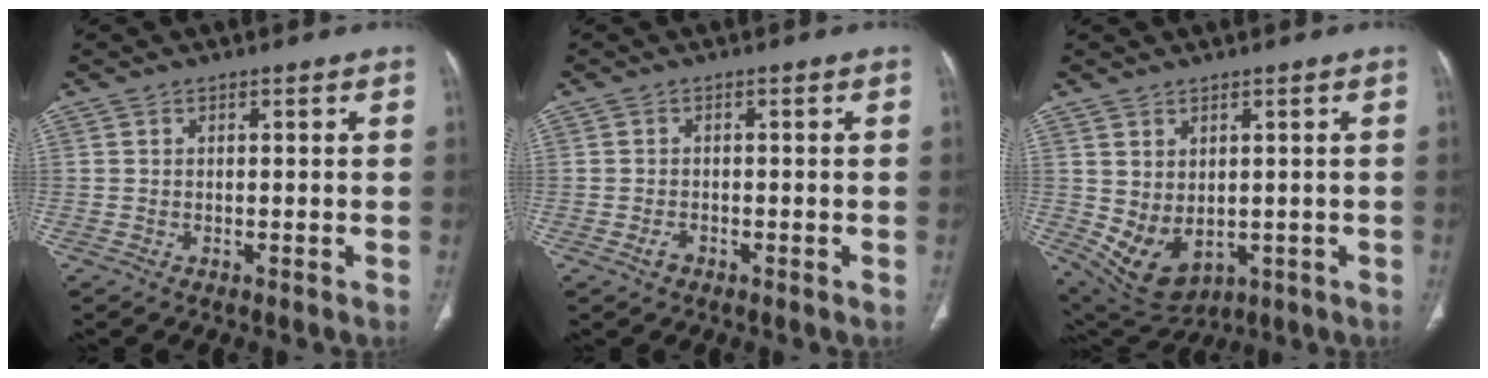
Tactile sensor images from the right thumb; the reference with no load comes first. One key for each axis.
{"total": 1.6, "fx": -0.9, "fy": 1.1, "fz": 0.8, "tx": -0.017, "ty": 0.005, "tz": -0.015}
{"total": 9.2, "fx": -0.7, "fy": 6.3, "fz": 6.6, "tx": -0.108, "ty": -0.005, "tz": 0.022}